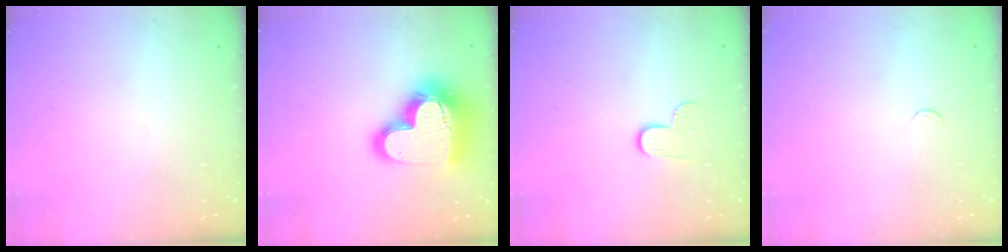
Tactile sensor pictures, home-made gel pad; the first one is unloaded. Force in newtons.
{"total": 22.3, "press": 22.3, "slide": 1.7}
{"total": 5.7, "press": 5.7, "slide": 0.5}
{"total": 2.7, "press": 2.7, "slide": 0.2}